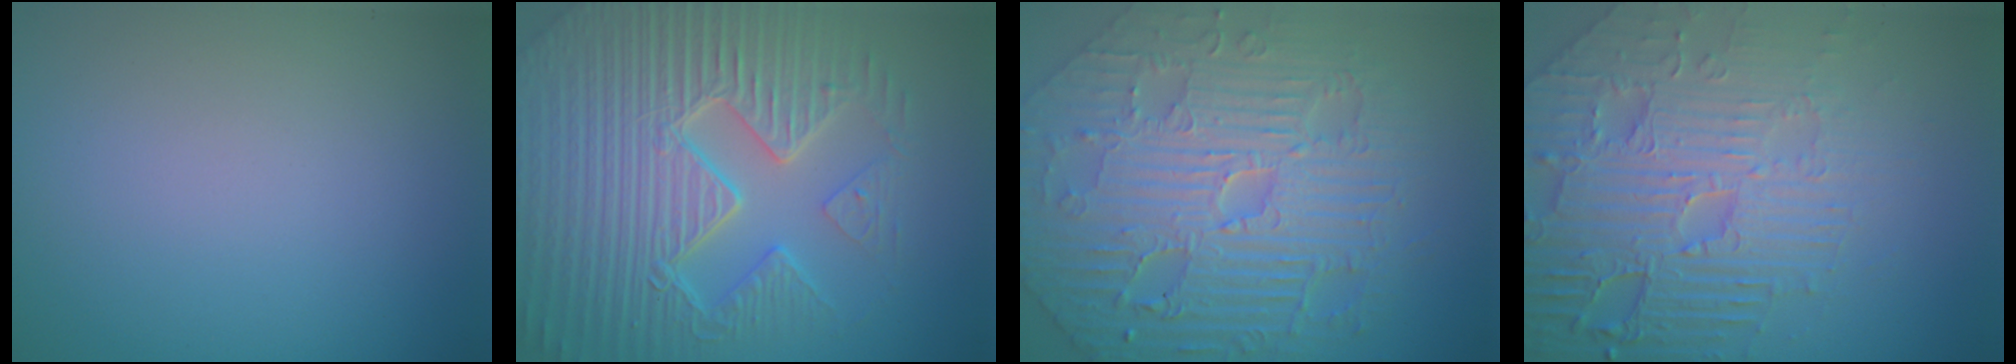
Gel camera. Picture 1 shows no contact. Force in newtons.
{"total": 9.5, "press": 6.8, "slide": 6.7}
{"total": 9.4, "press": 7.1, "slide": 6.3}
{"total": 8.6, "press": 6.2, "slide": 6.0}